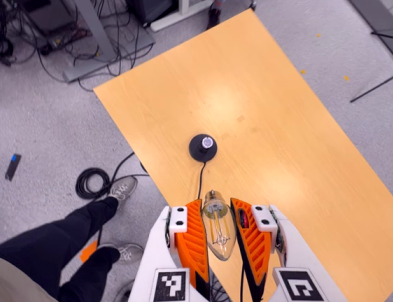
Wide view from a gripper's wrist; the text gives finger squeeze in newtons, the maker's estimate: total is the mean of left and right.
{"total": 20.9, "left": 22.0, "right": 19.8}